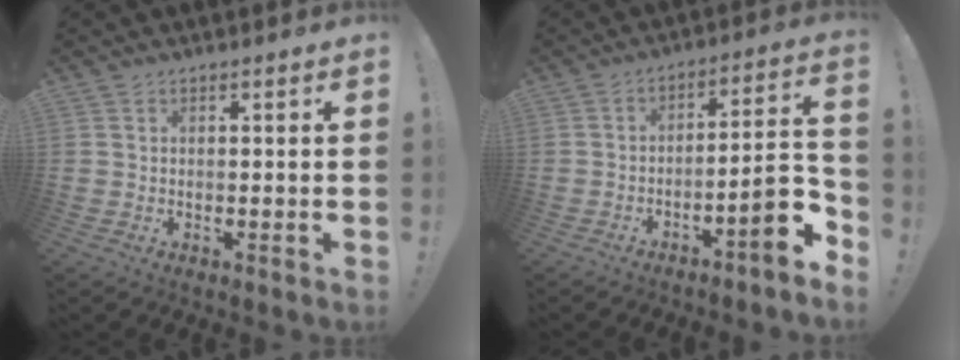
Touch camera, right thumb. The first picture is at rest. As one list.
[{"total": 11.5, "force": [-5.0, 2.2, 10.2], "torque": [-0.131, 0.017, -0.078]}]